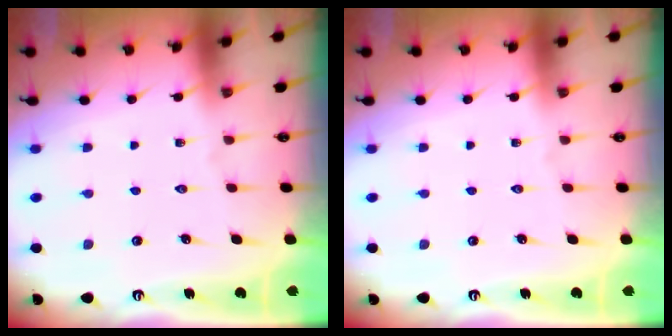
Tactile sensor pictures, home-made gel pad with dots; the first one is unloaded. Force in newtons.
{"total": 0.0}